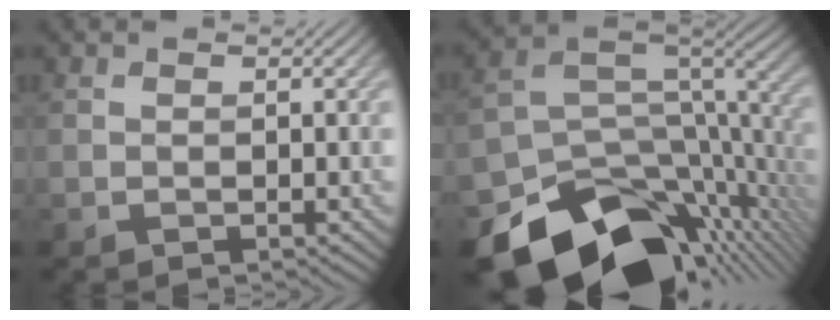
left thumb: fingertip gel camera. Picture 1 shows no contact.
{"total": 16.5, "force": [-9.8, 9.2, 9.6], "torque": [-0.197, -0.055, -0.141]}